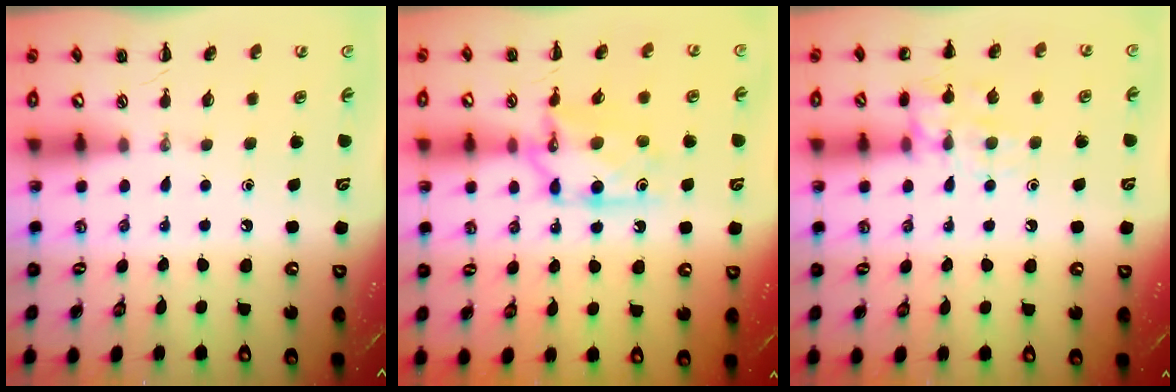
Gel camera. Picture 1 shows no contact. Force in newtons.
{"total": 10.2, "press": 10.2, "slide": 0.9}
{"total": 11.7, "press": 11.7, "slide": 0.7}